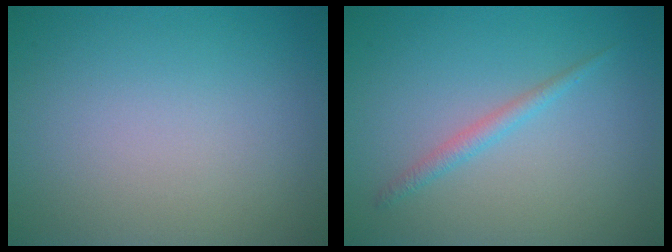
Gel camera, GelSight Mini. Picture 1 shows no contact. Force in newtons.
{"total": 1.4, "press": 1.4, "slide": 0.1}